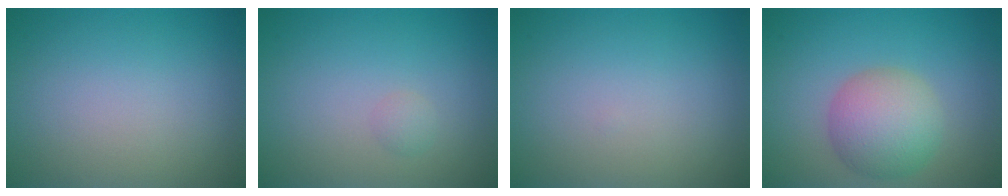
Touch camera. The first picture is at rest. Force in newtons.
{"total": 0.7, "press": 0.7, "slide": 0.0}
{"total": 0.0}
{"total": 5.4, "press": 5.4, "slide": 0.2}